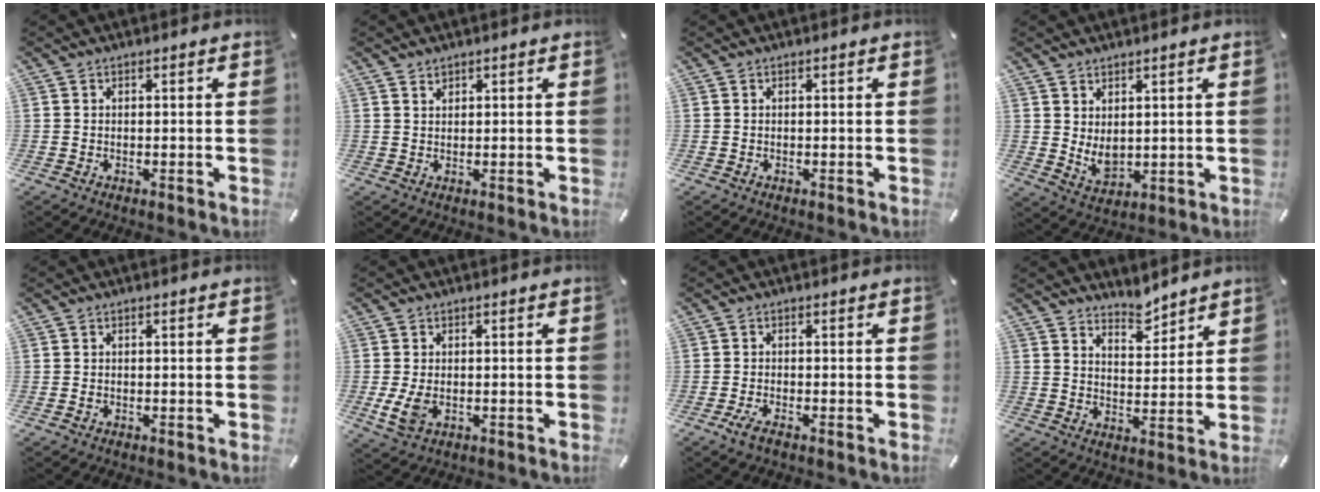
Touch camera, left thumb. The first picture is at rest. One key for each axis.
{"total": 1.3, "fx": 1.1, "fy": 0.6, "fz": 0.1, "tx": 0.005, "ty": -0.005, "tz": 0.021}
{"total": 0.0}
{"total": 5.0, "fx": 2.3, "fy": 3.4, "fz": 2.8, "tx": -0.047, "ty": -0.020, "tz": 0.044}
{"total": 0.6, "fx": -0.2, "fy": 0.4, "fz": 0.4, "tx": -0.006, "ty": 0.000, "tz": -0.005}
{"total": 4.3, "fx": -0.7, "fy": 2.8, "fz": 3.1, "tx": -0.080, "ty": -0.006, "tz": -0.015}
{"total": 2.2, "fx": -1.4, "fy": 0.6, "fz": 1.7, "tx": -0.041, "ty": -0.002, "tz": -0.029}
{"total": 6.0, "fx": 5.6, "fy": 2.0, "fz": 0.4, "tx": 0.005, "ty": -0.046, "tz": 0.103}